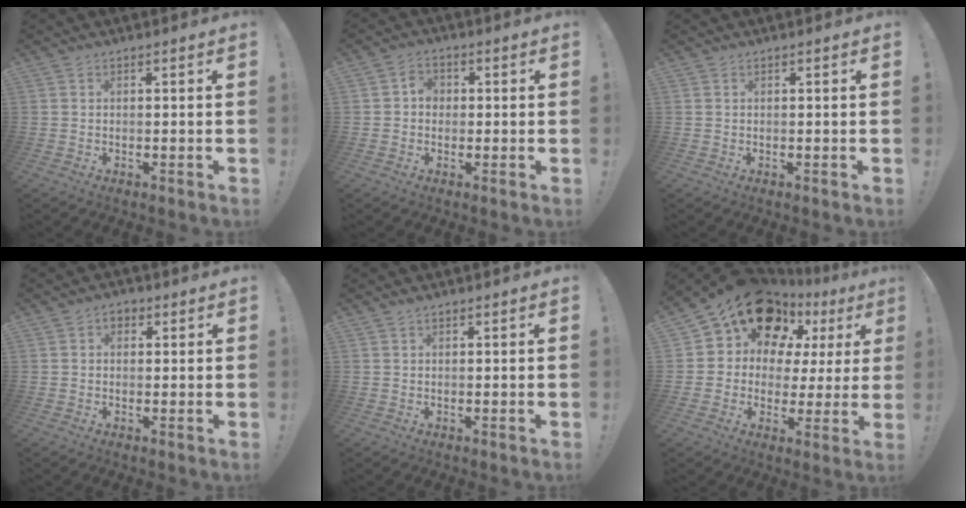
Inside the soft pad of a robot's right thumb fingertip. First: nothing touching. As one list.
[{"total": 4.1, "force": [-0.5, 3.6, 1.9], "torque": [-0.025, 0.007, -0.010]}, {"total": 0.0}, {"total": 2.7, "force": [0.9, 2.0, 1.6], "torque": [-0.016, 0.000, 0.013]}, {"total": 0.8, "force": [0.7, 0.2, 0.3], "torque": [0.001, -0.004, 0.011]}, {"total": 16.6, "force": [10.2, 10.2, 8.3], "torque": [-0.124, -0.075, 0.194]}]